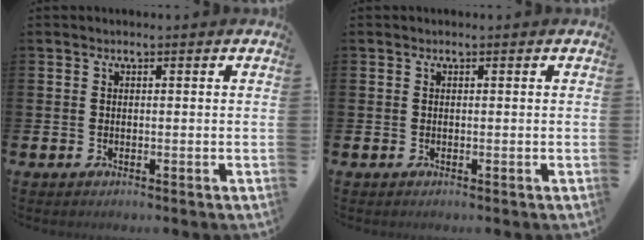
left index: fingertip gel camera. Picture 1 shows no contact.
{"total": 0.0}